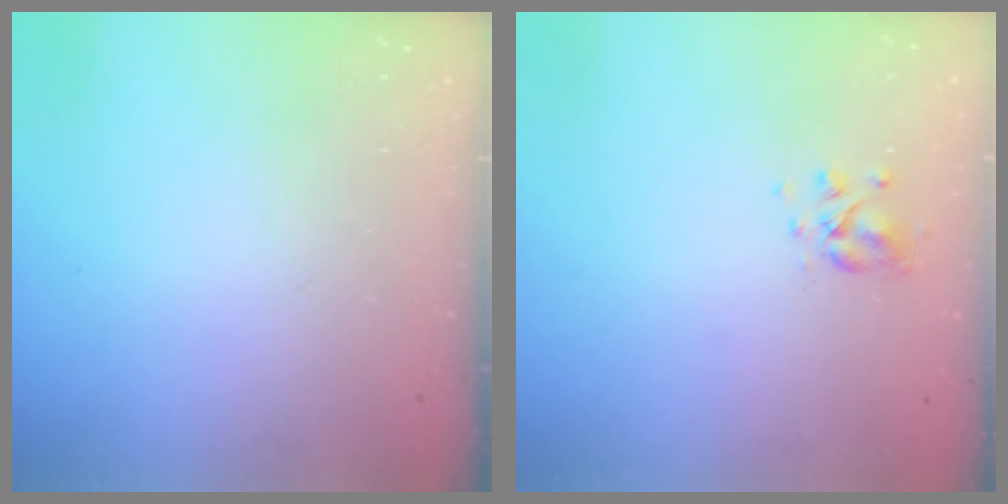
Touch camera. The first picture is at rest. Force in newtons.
{"total": 3.7, "press": 3.4, "slide": 1.7}